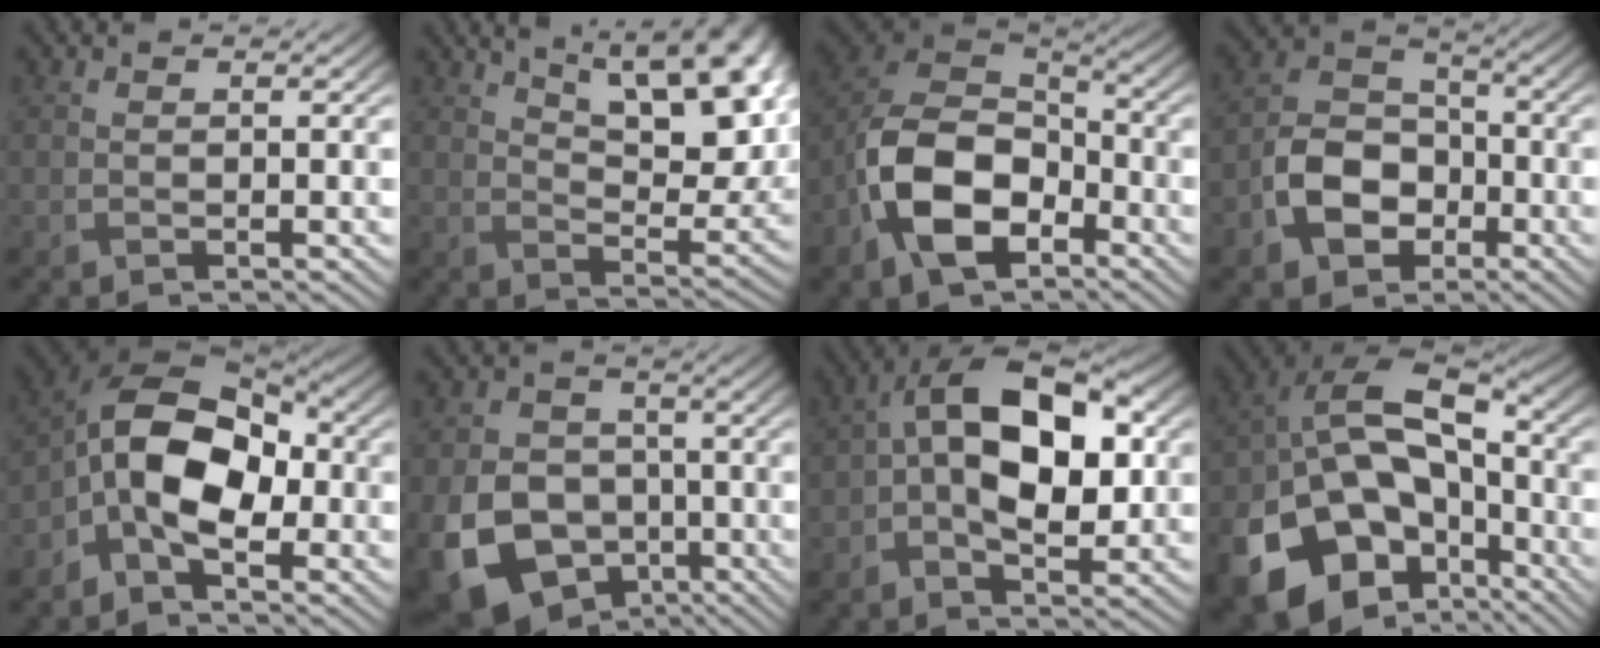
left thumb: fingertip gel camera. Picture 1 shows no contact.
{"total": 17.6, "force": [8.4, 7.4, 13.6], "torque": [-0.192, 0.025, 0.124]}
{"total": 12.8, "force": [-5.4, 8.2, 8.2], "torque": [-0.178, -0.018, -0.119]}
{"total": 8.6, "force": [-3.5, 6.2, 4.8], "torque": [-0.099, -0.001, -0.080]}
{"total": 10.7, "force": [-2.6, 6.2, 8.3], "torque": [-0.158, 0.012, -0.067]}
{"total": 13.9, "force": [-5.2, 11.0, 6.9], "torque": [-0.161, -0.049, -0.105]}
{"total": 13.6, "force": [1.3, 7.3, 11.4], "torque": [-0.188, 0.025, 0.011]}
{"total": 21.0, "force": [-8.6, 14.5, 12.4], "torque": [-0.278, -0.040, -0.100]}